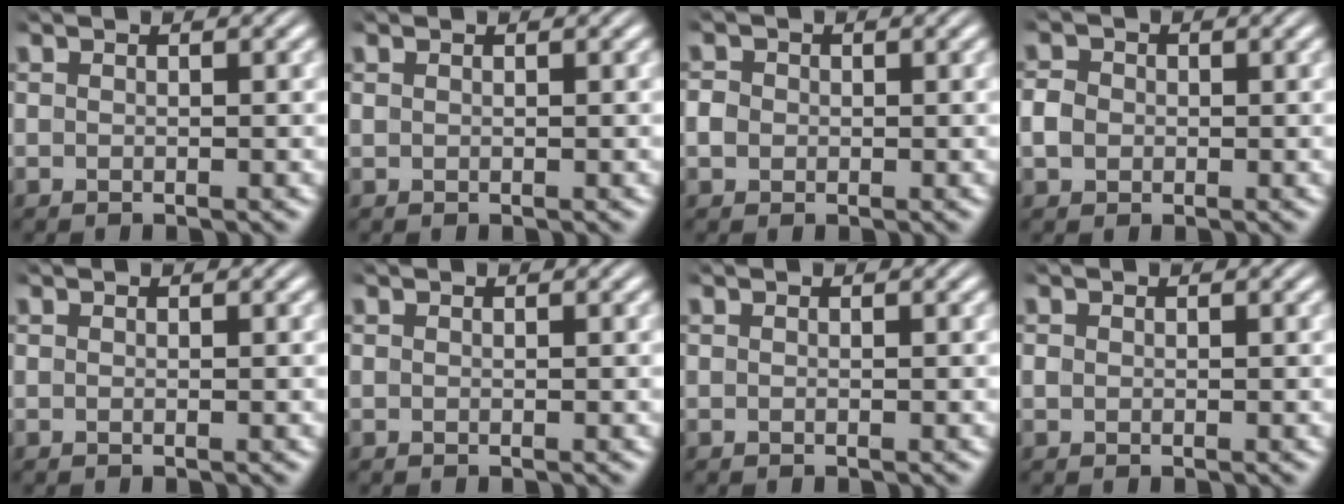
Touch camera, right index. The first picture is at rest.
{"total": 0.0}
{"total": 1.3, "force": [-0.3, 1.2, 0.3], "torque": [-0.015, -0.009, -0.001]}
{"total": 1.6, "force": [-0.4, 1.4, 0.7], "torque": [-0.022, -0.009, -0.002]}
{"total": 0.0}
{"total": 0.0}
{"total": 0.0}
{"total": 0.0}